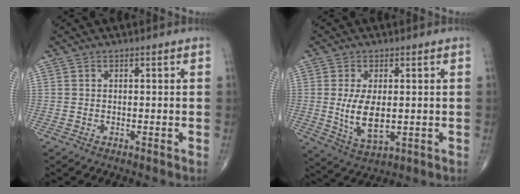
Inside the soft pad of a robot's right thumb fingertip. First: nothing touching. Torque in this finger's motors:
{"motor_torque": [-0.33, 0.65, 0.51, 0.40, 0.02]}